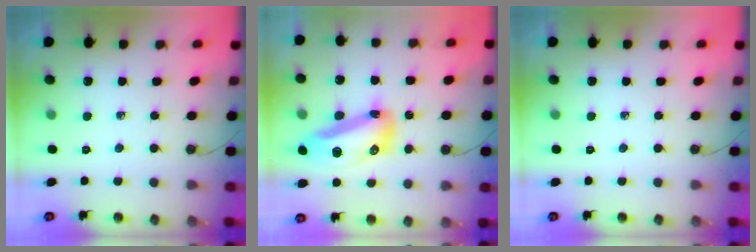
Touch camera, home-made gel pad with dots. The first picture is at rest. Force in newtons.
{"total": 15.7, "press": 15.6, "slide": 1.4}
{"total": 0.0}